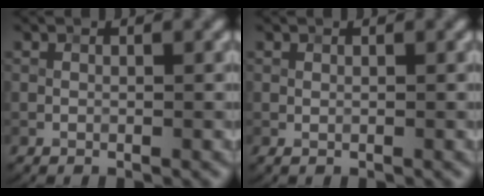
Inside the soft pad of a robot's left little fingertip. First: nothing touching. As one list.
[{"total": 0.0}]